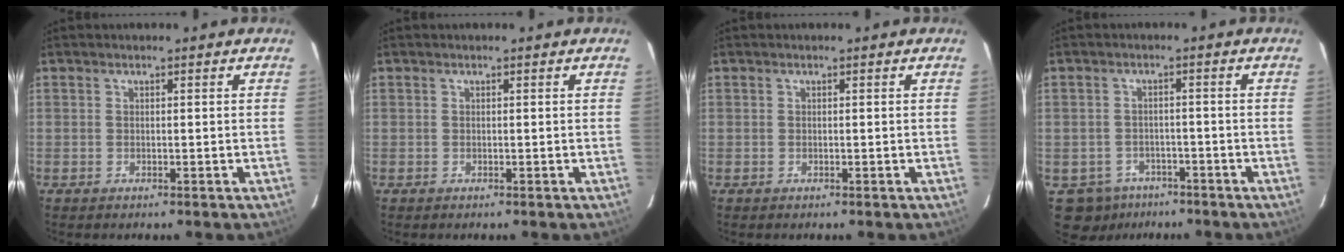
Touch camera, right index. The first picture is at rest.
{"total": 0.0}
{"total": 0.0}
{"total": 7.2, "force": [-4.1, 5.9, 0.8], "torque": [-0.015, 0.005, -0.052]}